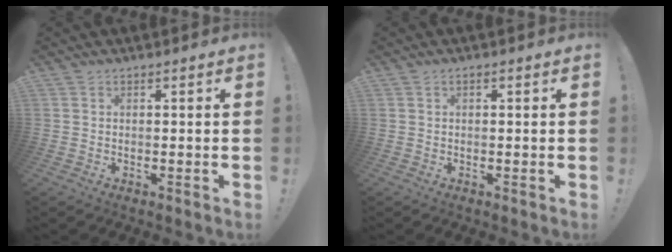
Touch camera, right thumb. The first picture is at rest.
{"total": 0.7, "force": [-0.4, 0.2, 0.6], "torque": [-0.012, 0.003, -0.006]}